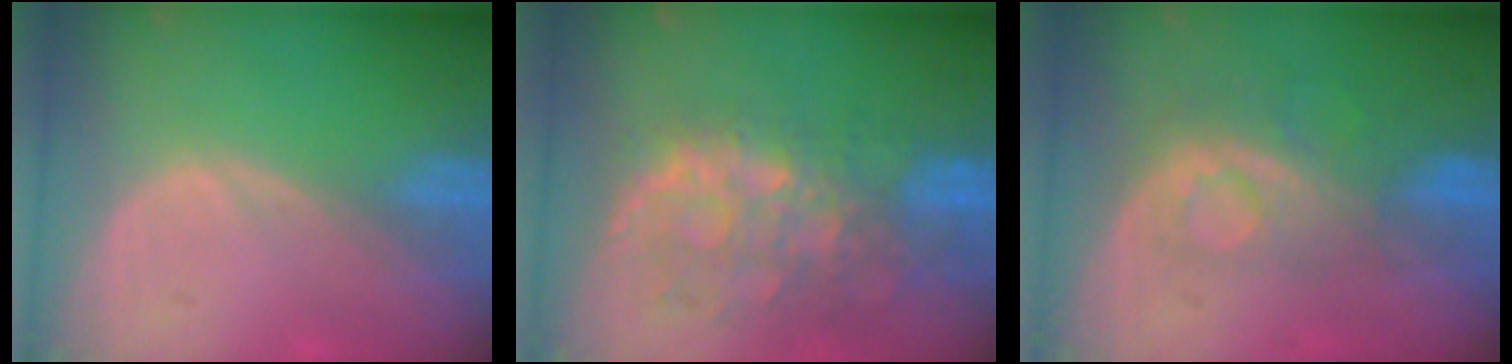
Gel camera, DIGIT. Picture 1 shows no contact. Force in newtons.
{"total": 10.6, "press": 9.5, "slide": 4.9}
{"total": 8.3, "press": 7.1, "slide": 4.3}